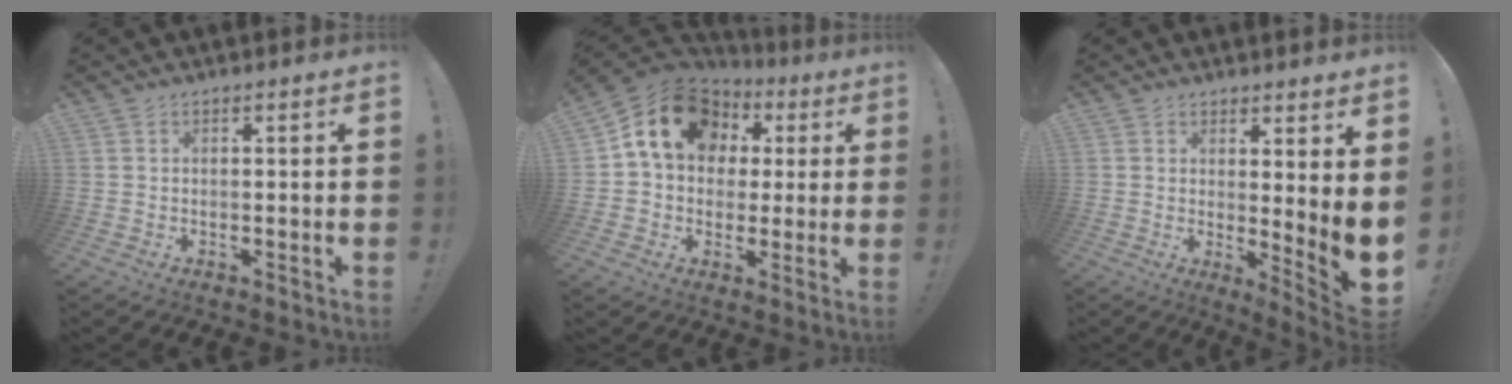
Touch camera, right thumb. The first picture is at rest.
{"total": 16.9, "force": [5.9, 12.5, 9.7], "torque": [-0.144, -0.013, 0.111]}
{"total": 5.7, "force": [0.8, -0.4, 5.7], "torque": [-0.069, -0.043, 0.011]}